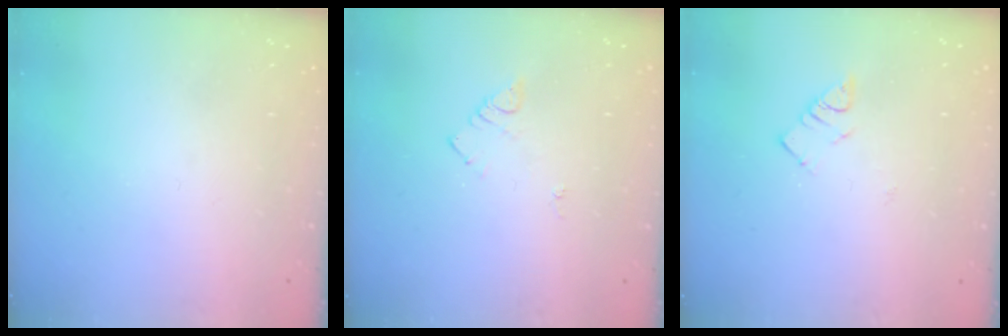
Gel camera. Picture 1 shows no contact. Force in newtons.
{"total": 4.0, "press": 4.0, "slide": 0.5}
{"total": 3.6, "press": 3.5, "slide": 0.5}